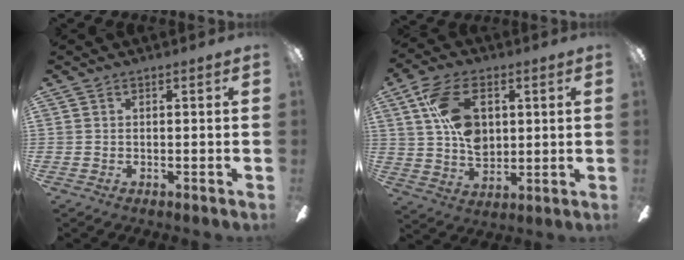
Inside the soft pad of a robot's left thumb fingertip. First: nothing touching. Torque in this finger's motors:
{"motor_torque": [1.53, 1.53, 1.30, -0.37, 0.41]}